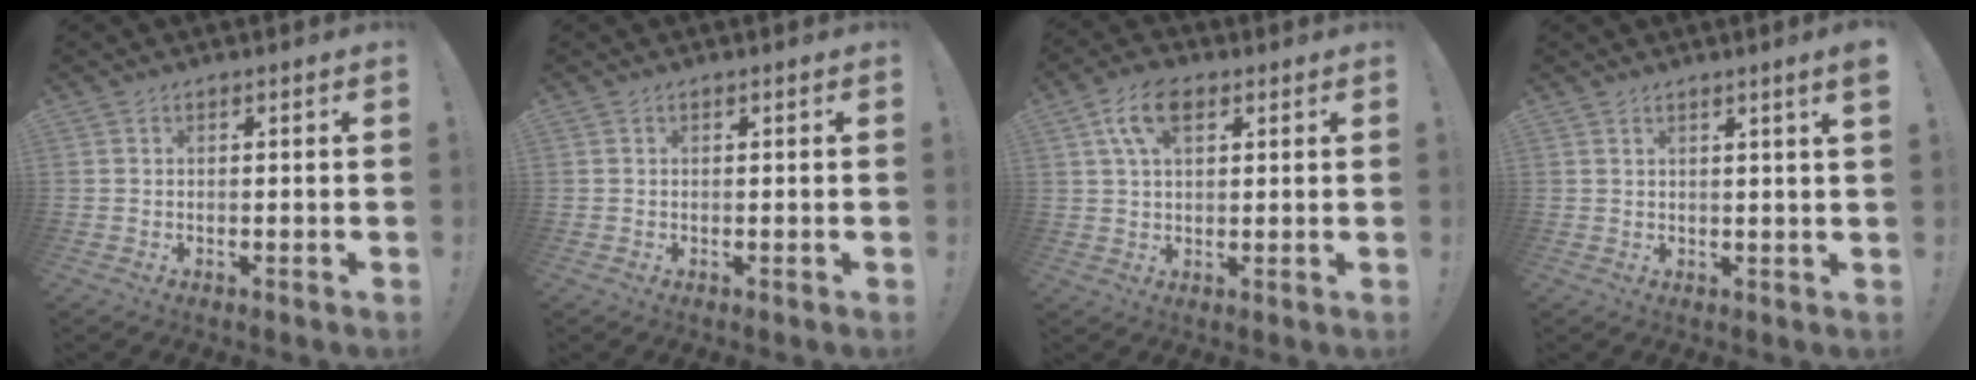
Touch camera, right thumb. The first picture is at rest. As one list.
[{"total": 0.0}, {"total": 9.2, "force": [3.8, 5.0, 6.7], "torque": [-0.119, 0.005, 0.073]}, {"total": 2.8, "force": [1.5, -0.8, 2.2], "torque": [-0.034, -0.009, 0.022]}]